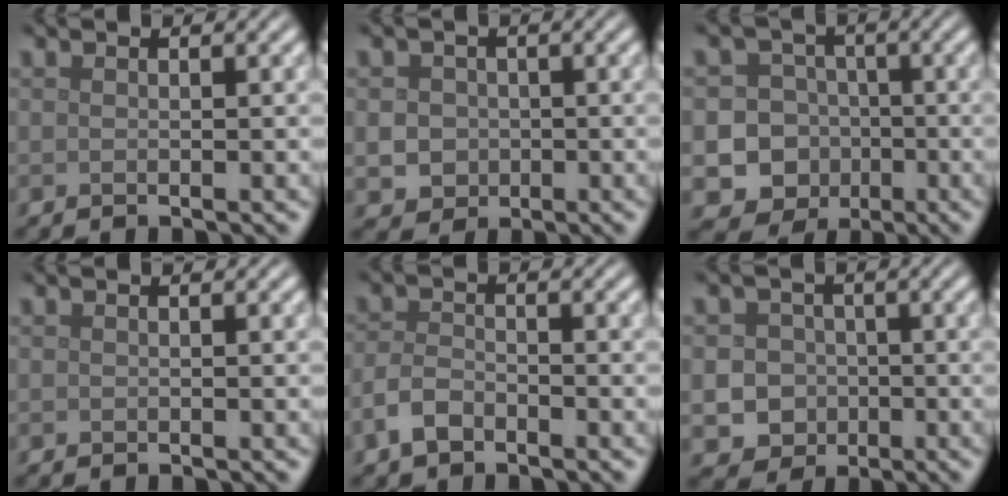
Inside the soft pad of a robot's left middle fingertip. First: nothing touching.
{"total": 3.1, "force": [-0.3, 2.9, 1.0], "torque": [-0.007, 0.000, -0.016]}
{"total": 12.5, "force": [-4.1, 11.5, 2.6], "torque": [-0.047, -0.016, -0.080]}
{"total": 0.0}
{"total": 2.5, "force": [-1.7, 1.3, 1.3], "torque": [-0.026, 0.003, -0.042]}
{"total": 4.4, "force": [-1.2, 4.0, 1.2], "torque": [0.008, 0.003, -0.036]}